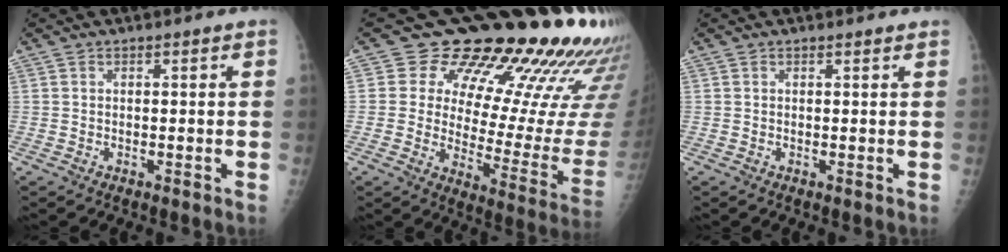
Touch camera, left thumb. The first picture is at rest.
{"total": 23.0, "force": [18.7, 7.5, 11.0], "torque": [-0.100, -0.151, 0.234]}
{"total": 0.6, "force": [0.6, 0.0, 0.1], "torque": [-0.005, -0.001, 0.008]}